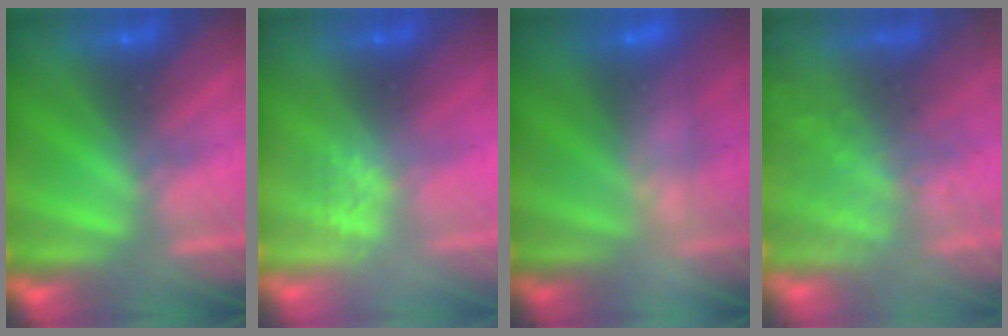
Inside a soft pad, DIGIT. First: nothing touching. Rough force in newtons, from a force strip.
{"total": 2.8}
{"total": 2.4}
{"total": 9.7}